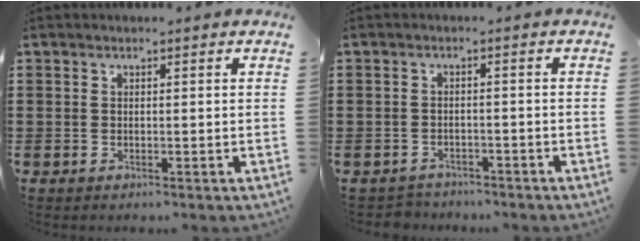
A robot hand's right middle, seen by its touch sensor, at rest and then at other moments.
{"total": 2.1, "force": [-2.0, 0.4, -0.3], "torque": [-0.004, -0.003, -0.045]}